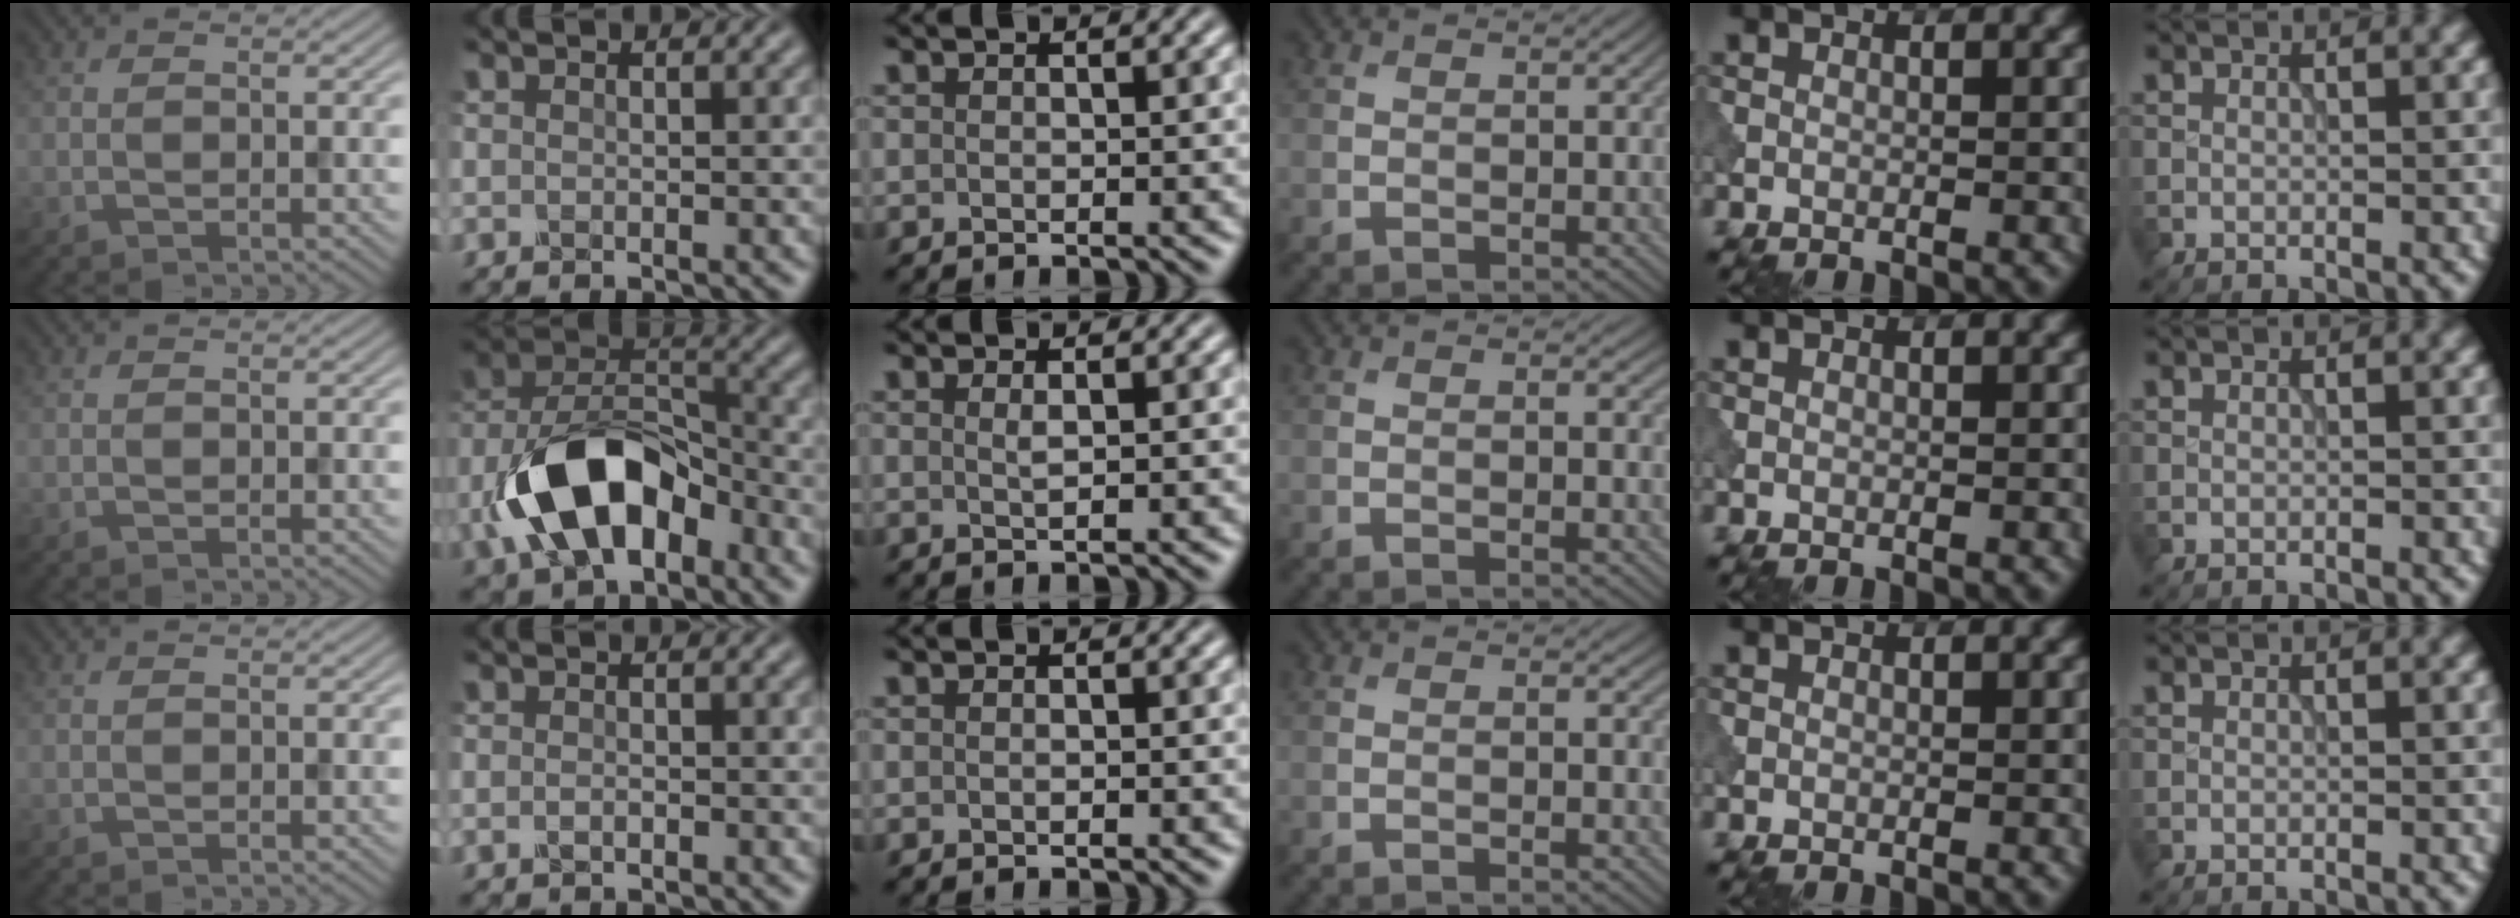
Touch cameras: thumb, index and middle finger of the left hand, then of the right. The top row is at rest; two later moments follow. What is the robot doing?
{"motion": "dispense", "object": "dispenser bottle"}